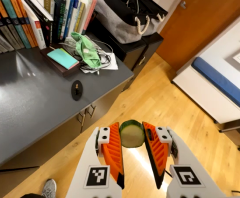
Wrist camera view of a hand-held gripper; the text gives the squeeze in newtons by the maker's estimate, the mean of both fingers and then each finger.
{"total": 9.0, "left": 8.9, "right": 9.2}